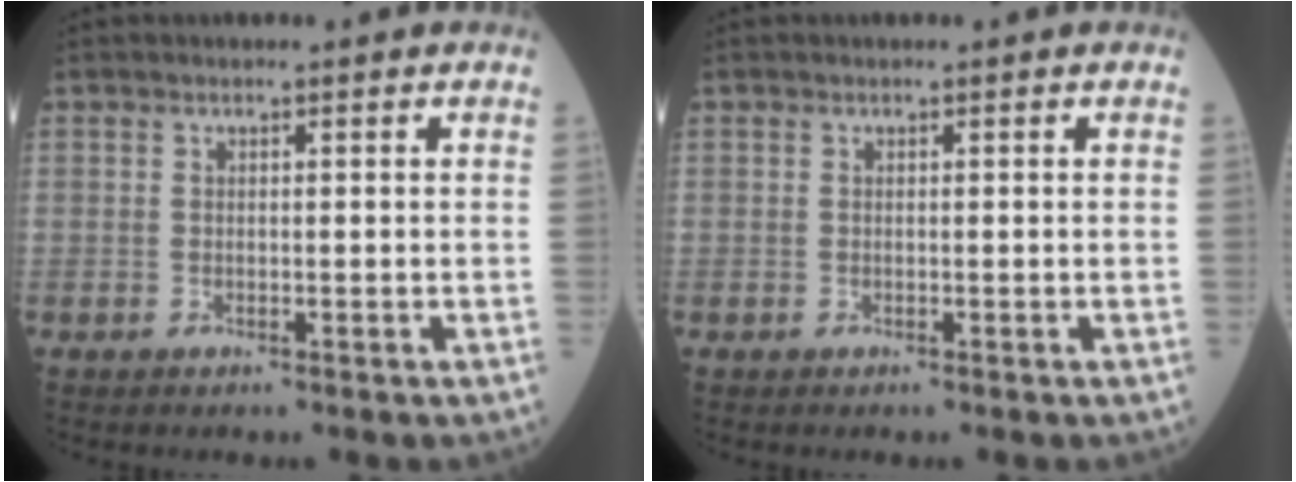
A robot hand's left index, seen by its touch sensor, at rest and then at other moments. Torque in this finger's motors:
{"motor_torque": [0.14, 0.02, -0.02, 0.00]}